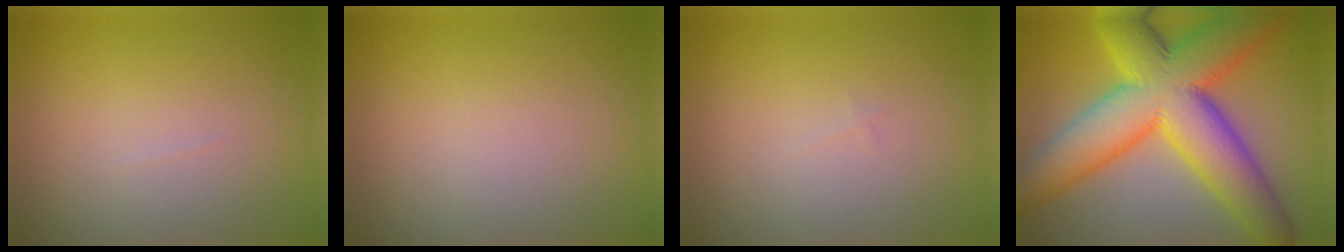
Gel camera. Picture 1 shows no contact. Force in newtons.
{"total": 0.0}
{"total": 0.0}
{"total": 13.8, "press": 13.8, "slide": 0.2}